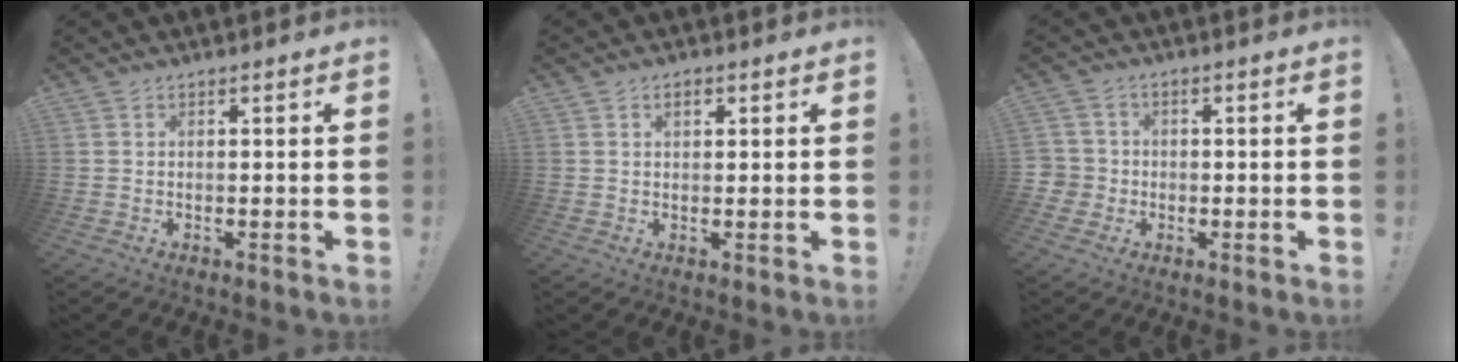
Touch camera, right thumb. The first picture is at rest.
{"total": 2.2, "force": [1.0, 1.1, 1.5], "torque": [-0.017, -0.002, 0.014]}
{"total": 3.9, "force": [-0.7, 3.8, 0.8], "torque": [-0.026, 0.010, -0.012]}